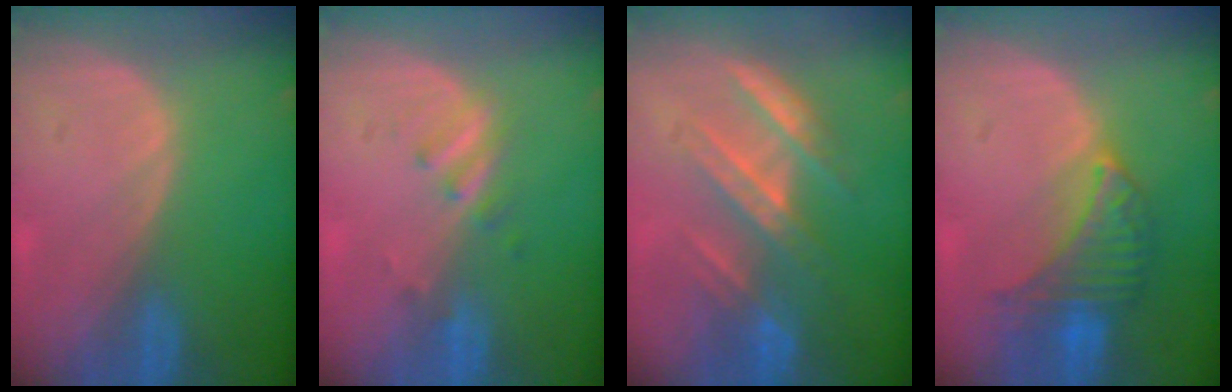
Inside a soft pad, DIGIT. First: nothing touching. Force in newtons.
{"total": 2.8, "press": 2.6, "slide": 1.2}
{"total": 7.1, "press": 6.8, "slide": 1.9}
{"total": 6.7, "press": 6.6, "slide": 0.7}